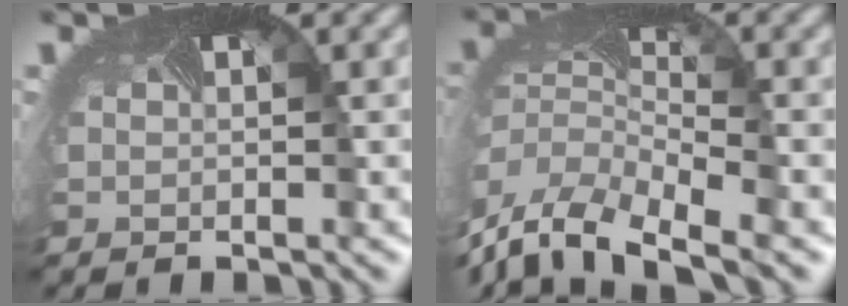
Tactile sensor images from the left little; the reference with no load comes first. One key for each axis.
{"total": 10.8, "fx": -6.0, "fy": 5.5, "fz": 7.1, "tx": -0.180, "ty": -0.033, "tz": -0.095}